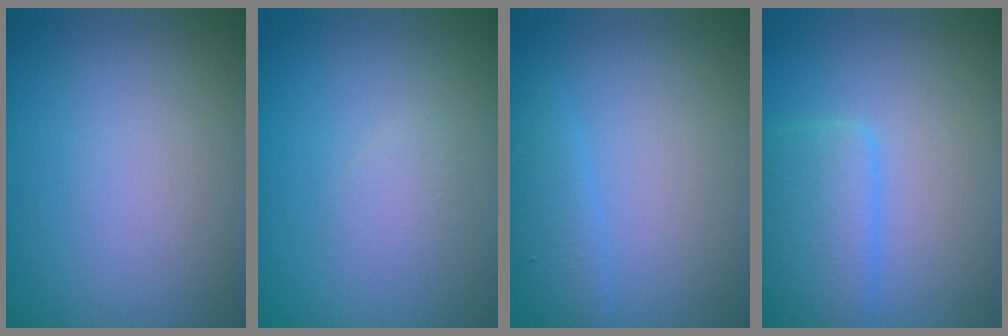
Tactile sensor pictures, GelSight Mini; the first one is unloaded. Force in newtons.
{"total": 1.0, "press": 1.0, "slide": 0.0}
{"total": 1.7, "press": 1.7, "slide": 0.2}
{"total": 3.8, "press": 3.8, "slide": 0.1}